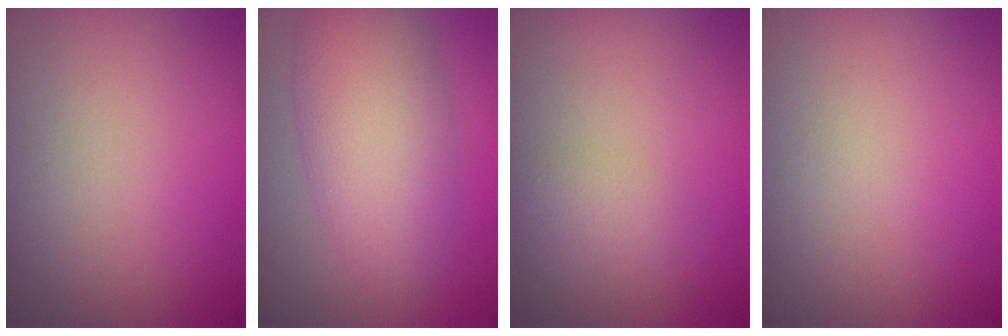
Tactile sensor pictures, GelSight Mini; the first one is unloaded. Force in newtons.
{"total": 6.9, "press": 6.9, "slide": 0.1}
{"total": 1.6, "press": 1.6, "slide": 0.1}
{"total": 0.0}